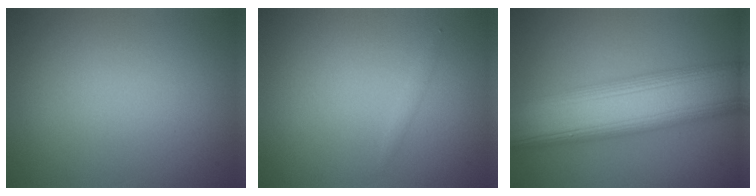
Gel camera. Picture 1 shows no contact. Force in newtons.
{"total": 0.5, "press": 0.5, "slide": 0.0}
{"total": 12.3, "press": 12.3, "slide": 0.2}